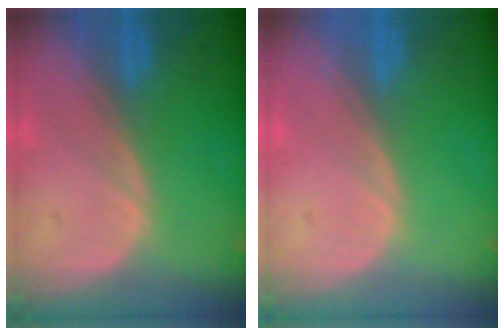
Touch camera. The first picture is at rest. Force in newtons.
{"total": 0.5, "press": 0.0, "slide": 0.5}